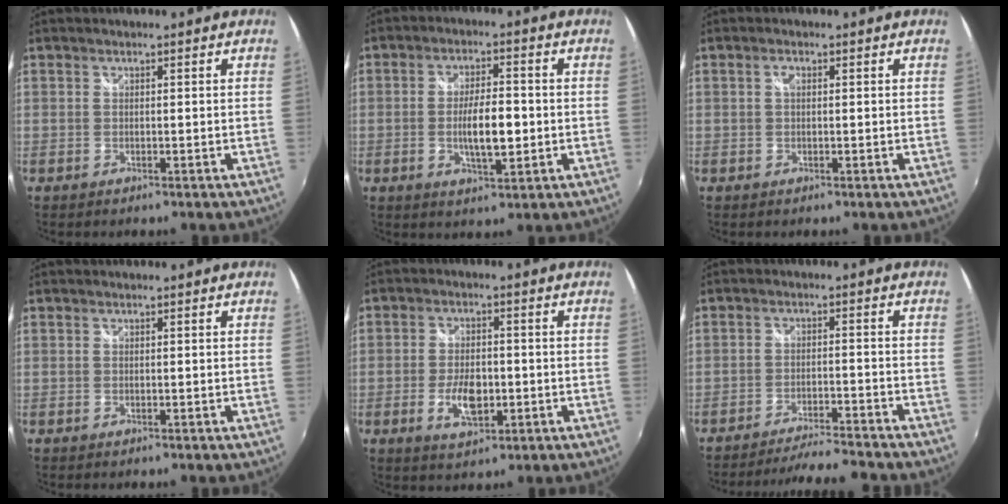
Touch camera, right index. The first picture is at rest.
{"total": 7.9, "force": [-1.2, 2.5, 7.4], "torque": [-0.136, -0.003, -0.017]}
{"total": 1.1, "force": [0.2, 0.5, 0.9], "torque": [-0.017, 0.003, 0.001]}
{"total": 0.0}
{"total": 7.1, "force": [-1.8, 3.7, 5.7], "torque": [-0.114, -0.006, -0.029]}
{"total": 11.4, "force": [-10.7, 0.0, 3.9], "torque": [-0.084, 0.002, -0.160]}